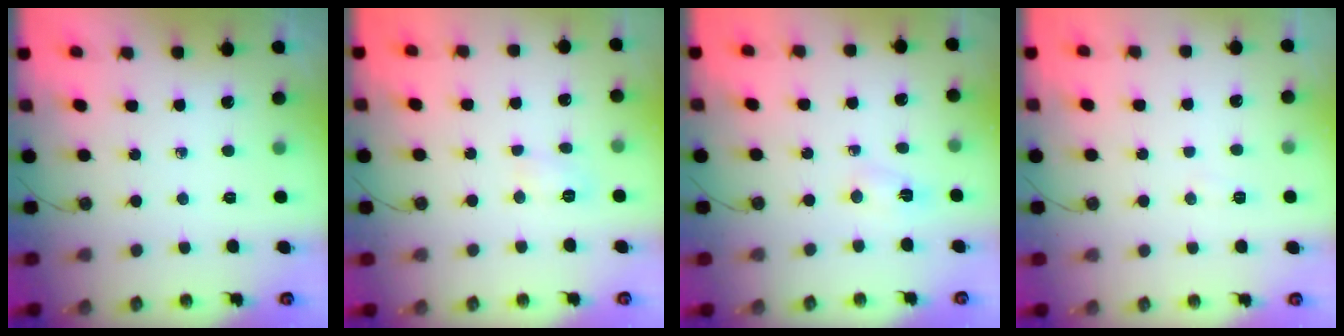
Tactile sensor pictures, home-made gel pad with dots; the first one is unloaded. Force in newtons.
{"total": 3.8, "press": 3.8, "slide": 0.4}
{"total": 2.3, "press": 2.2, "slide": 0.4}
{"total": 14.2, "press": 5.3, "slide": 13.2}